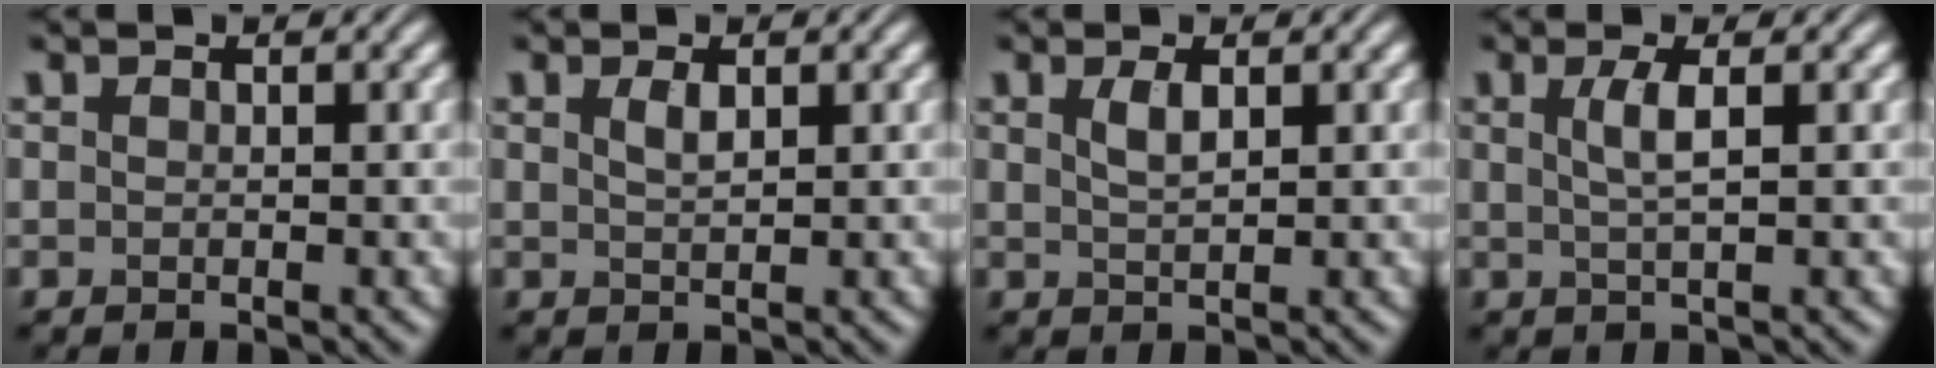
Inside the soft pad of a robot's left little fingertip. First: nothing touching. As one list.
[{"total": 1.1, "force": [0.6, 0.4, 0.9], "torque": [-0.019, 0.001, 0.013]}, {"total": 1.5, "force": [0.7, 0.5, 1.2], "torque": [-0.027, 0.002, 0.015]}, {"total": 2.3, "force": [0.5, 0.5, 2.1], "torque": [-0.040, 0.001, 0.008]}]